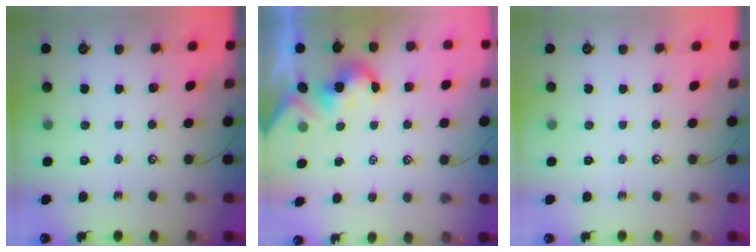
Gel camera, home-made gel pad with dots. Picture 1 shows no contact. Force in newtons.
{"total": 1.9, "press": 1.8, "slide": 0.5}
{"total": 0.0}